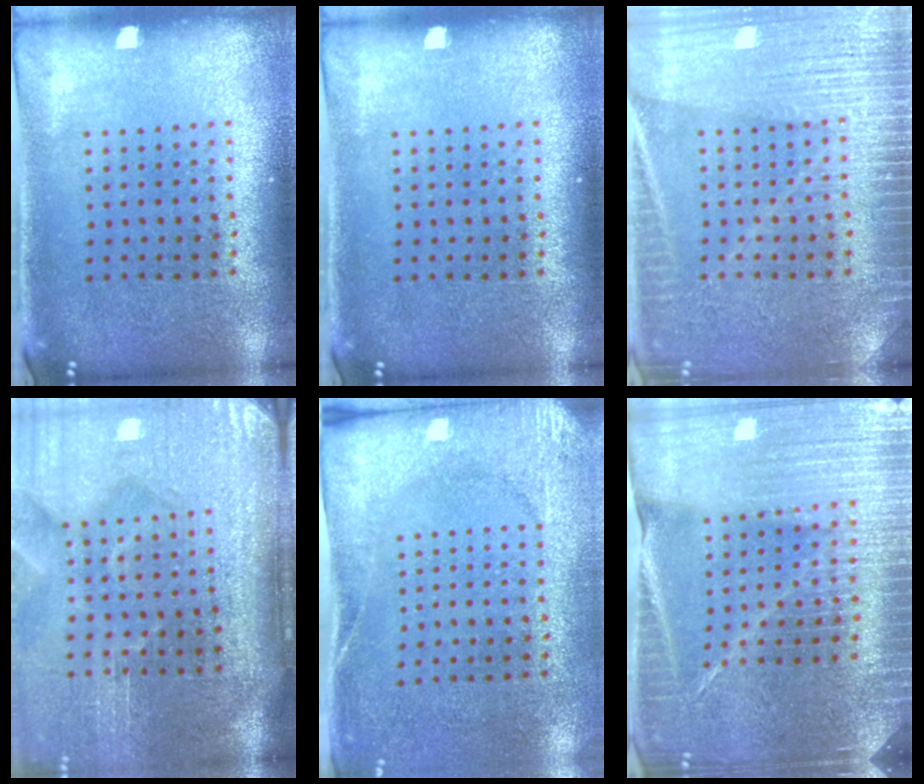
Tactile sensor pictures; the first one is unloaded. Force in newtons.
{"total": 0.0}
{"total": 4.9, "press": 4.9, "slide": 0.7}
{"total": 5.0, "press": 4.2, "slide": 2.6}
{"total": 2.6, "press": 2.1, "slide": 1.6}
{"total": 4.6, "press": 4.2, "slide": 1.8}